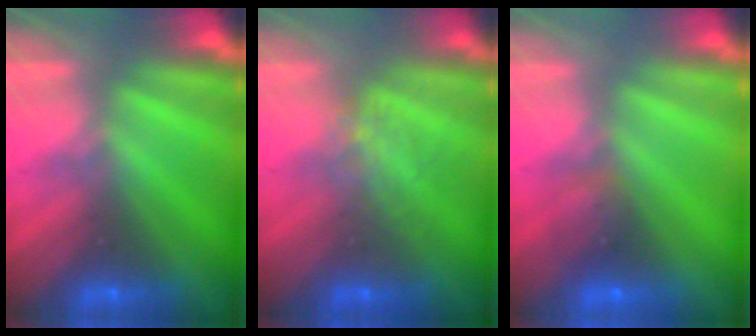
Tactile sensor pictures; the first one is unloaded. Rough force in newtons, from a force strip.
{"total": 1.2}
{"total": 1.5}